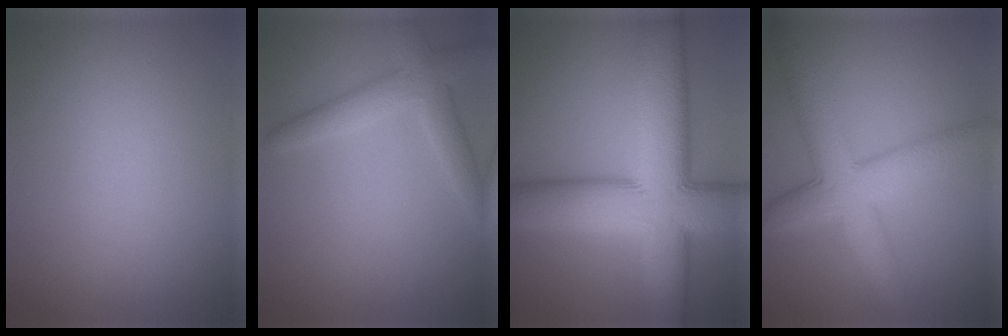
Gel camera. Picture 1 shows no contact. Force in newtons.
{"total": 3.4, "press": 3.4, "slide": 0.3}
{"total": 13.7, "press": 13.7, "slide": 0.8}
{"total": 6.3, "press": 6.3, "slide": 0.0}